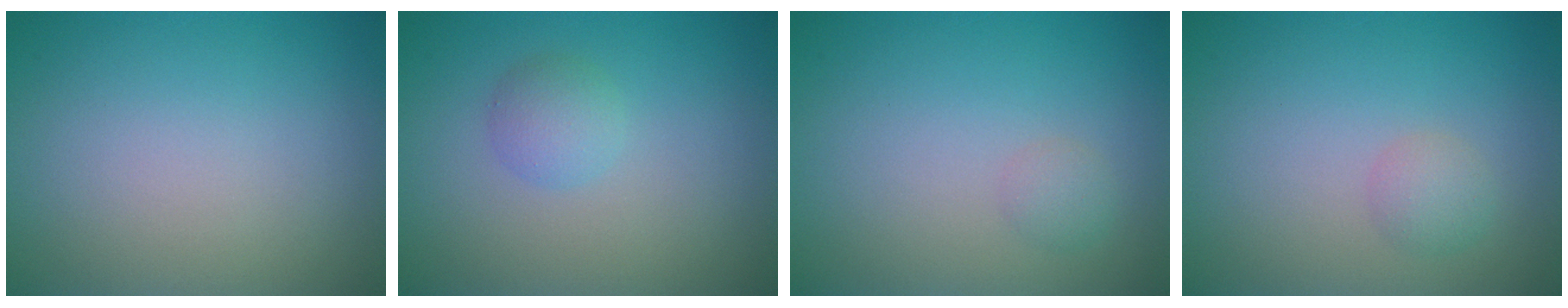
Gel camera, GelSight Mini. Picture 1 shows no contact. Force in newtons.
{"total": 1.9, "press": 1.9, "slide": 0.1}
{"total": 1.0, "press": 1.0, "slide": 0.0}
{"total": 1.4, "press": 1.4, "slide": 0.1}